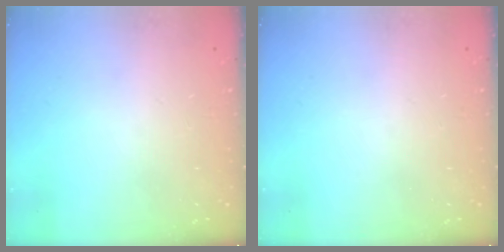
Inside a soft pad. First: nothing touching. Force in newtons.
{"total": 0.0}